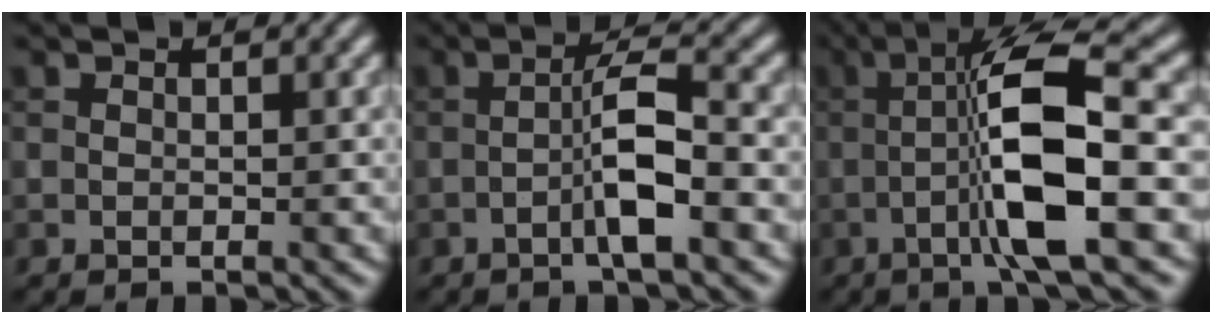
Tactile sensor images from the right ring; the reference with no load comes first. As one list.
[{"total": 4.2, "force": [-1.2, 0.5, 4.1], "torque": [-0.072, 0.013, -0.028]}, {"total": 9.1, "force": [-0.8, 1.7, 8.9], "torque": [-0.150, 0.014, -0.021]}]